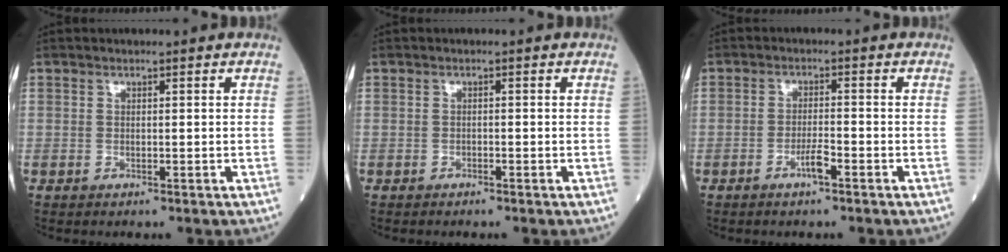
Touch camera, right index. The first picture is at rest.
{"total": 0.0}
{"total": 2.7, "force": [-1.6, 0.2, 2.2], "torque": [-0.041, -0.001, -0.030]}